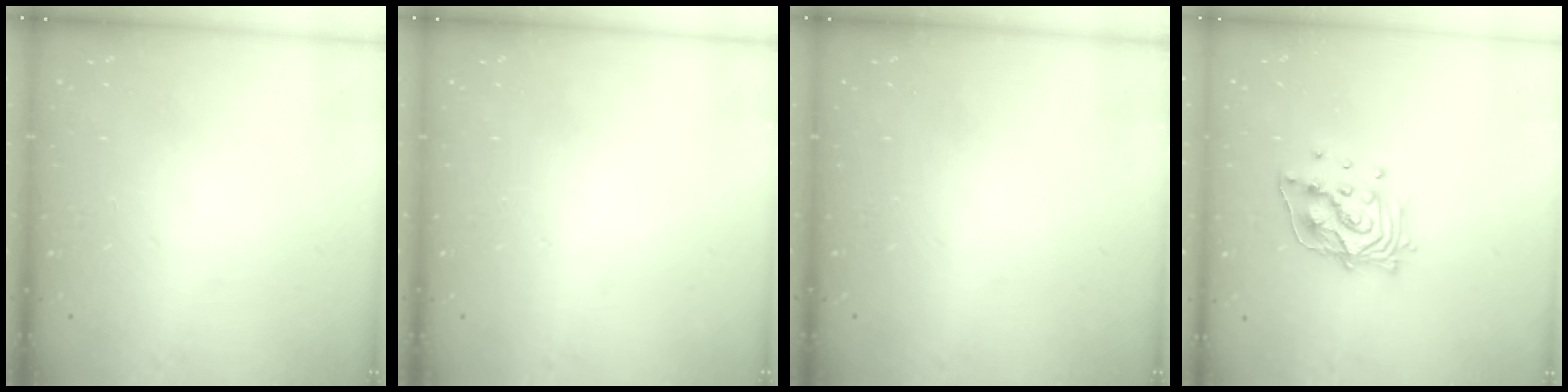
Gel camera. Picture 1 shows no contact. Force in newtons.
{"total": 0.0}
{"total": 0.0}
{"total": 12.4, "press": 12.3, "slide": 1.1}